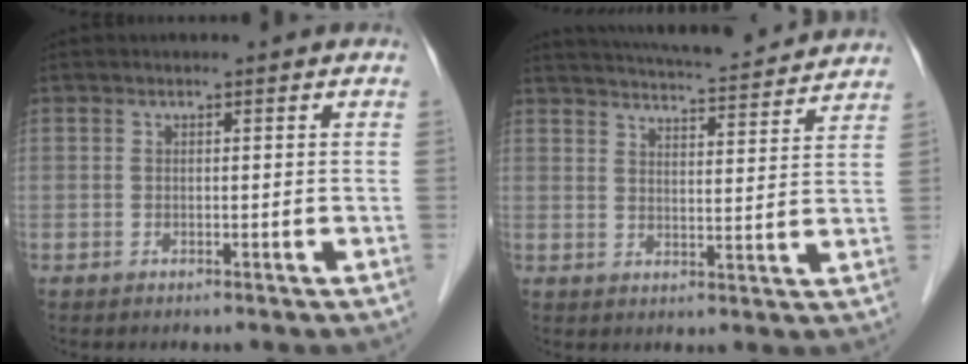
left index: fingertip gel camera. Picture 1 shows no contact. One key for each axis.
{"total": 16.3, "fx": 15.3, "fy": 1.2, "fz": 5.4, "tx": -0.089, "ty": 0.010, "tz": 0.203}